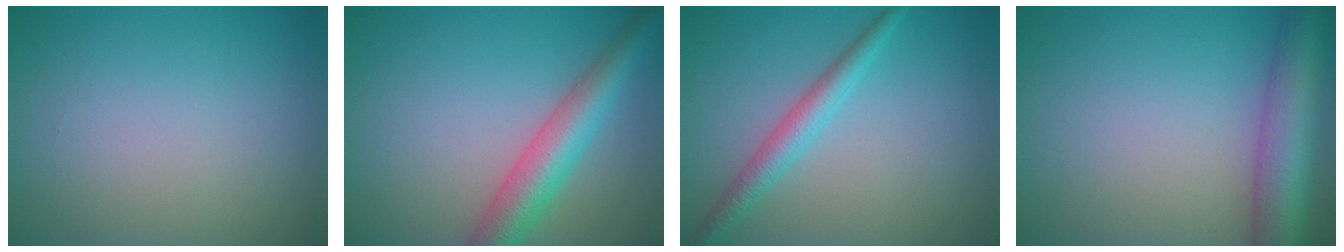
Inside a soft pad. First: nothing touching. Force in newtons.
{"total": 5.5, "press": 5.5, "slide": 0.2}
{"total": 2.8, "press": 2.8, "slide": 0.1}
{"total": 7.4, "press": 7.4, "slide": 0.3}